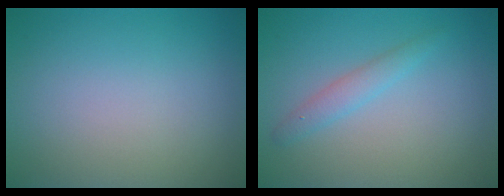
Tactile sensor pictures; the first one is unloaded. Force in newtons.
{"total": 1.6, "press": 1.6, "slide": 0.1}